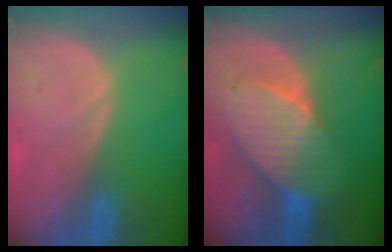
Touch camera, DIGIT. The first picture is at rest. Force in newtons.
{"total": 7.5, "press": 7.5, "slide": 0.2}